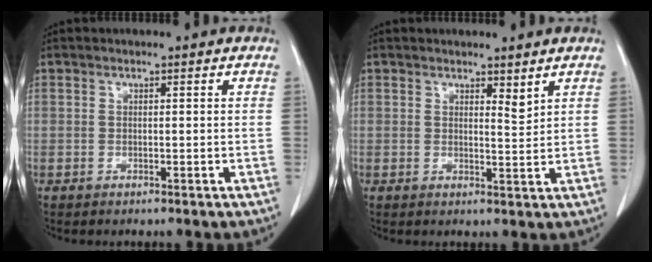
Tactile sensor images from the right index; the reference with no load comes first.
{"total": 2.0, "force": [1.6, 0.4, 1.1], "torque": [-0.022, -0.011, 0.029]}